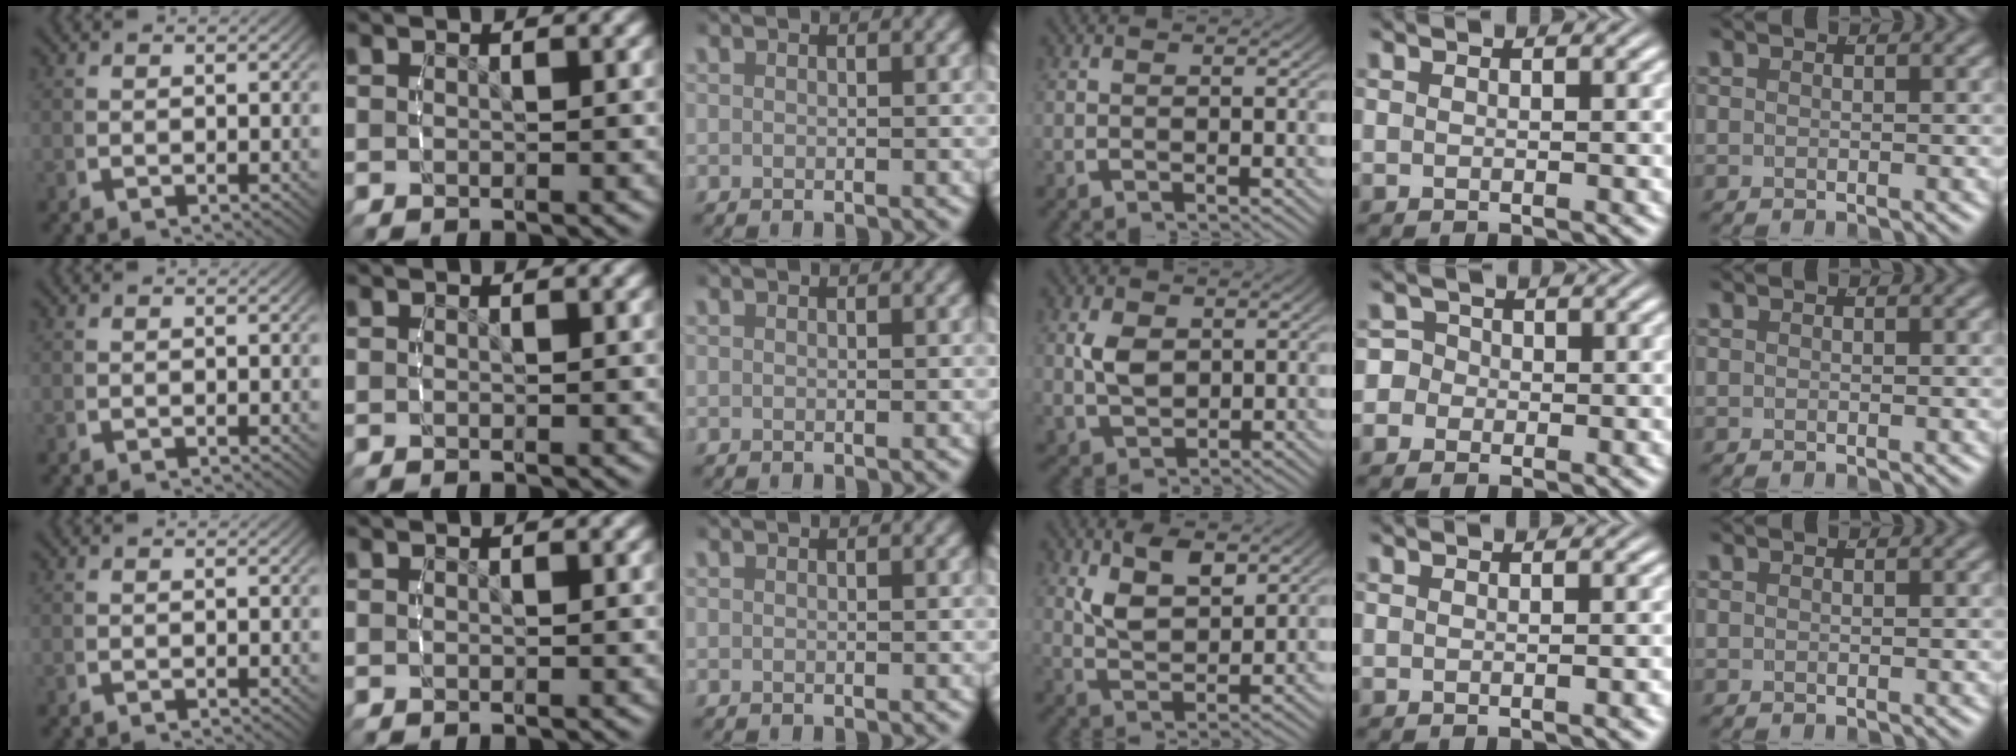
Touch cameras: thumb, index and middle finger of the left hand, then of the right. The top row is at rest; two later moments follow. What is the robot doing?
{"motion": "lift_and_place", "object": "bottle cap"}